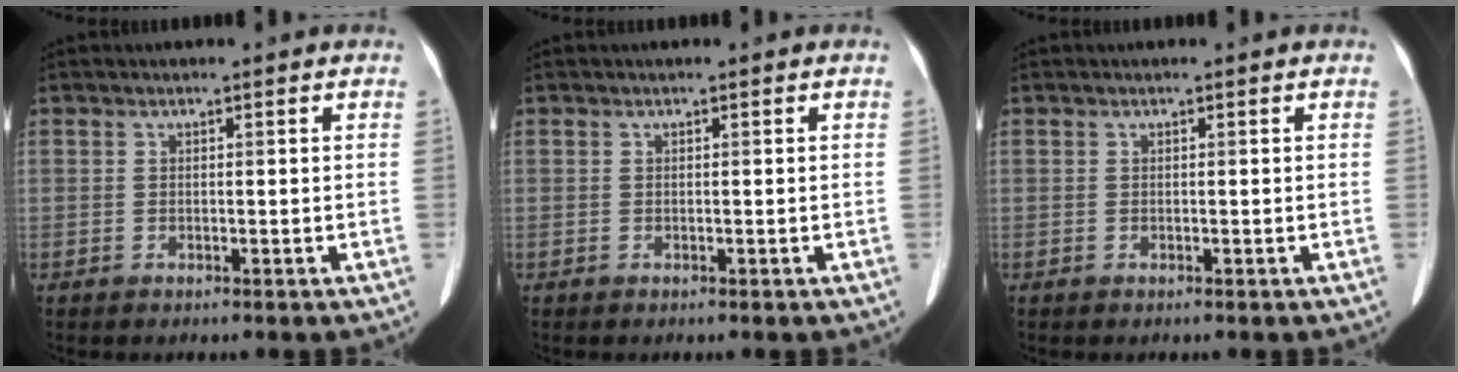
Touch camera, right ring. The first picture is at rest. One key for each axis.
{"total": 0.0}
{"total": 0.0}